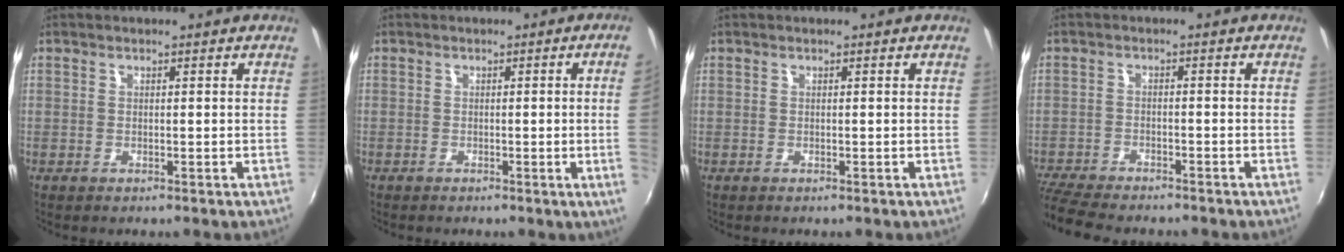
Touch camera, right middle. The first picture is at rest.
{"total": 4.5, "force": [0.1, -2.1, 3.9], "torque": [-0.061, -0.010, 0.004]}
{"total": 0.0}
{"total": 9.7, "force": [-8.7, 1.9, 3.7], "torque": [-0.107, -0.025, -0.152]}